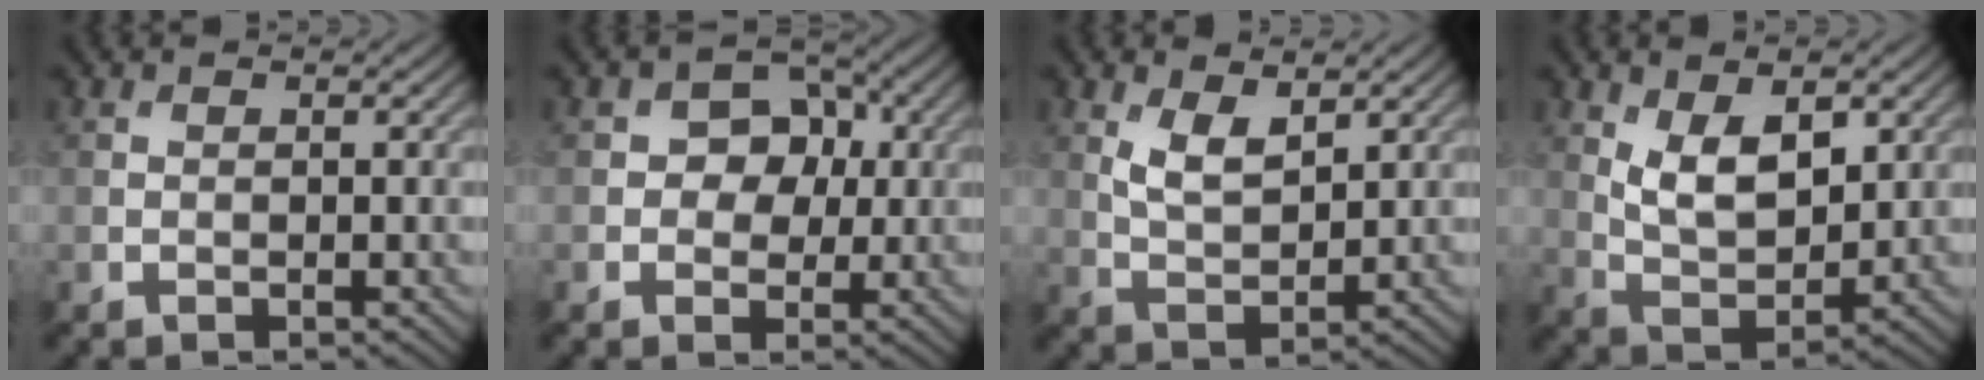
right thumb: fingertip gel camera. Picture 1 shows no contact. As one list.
[{"total": 5.5, "force": [0.5, 4.5, 3.2], "torque": [-0.045, 0.002, -0.014]}, {"total": 4.3, "force": [2.2, 1.9, 3.2], "torque": [-0.073, -0.008, 0.048]}, {"total": 6.9, "force": [2.5, 3.6, 5.3], "torque": [-0.107, -0.010, 0.052]}]